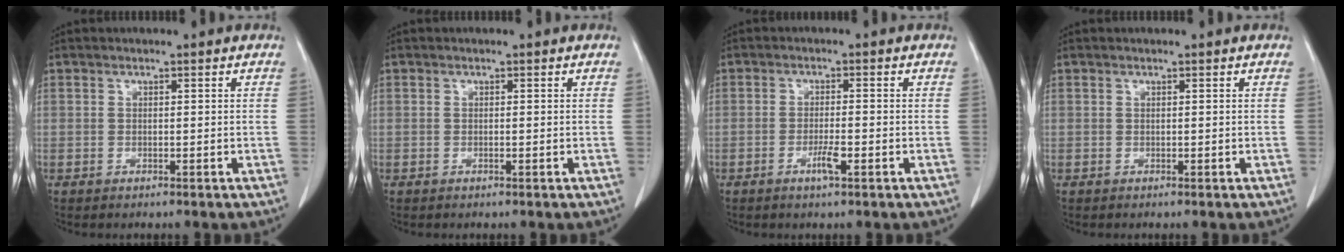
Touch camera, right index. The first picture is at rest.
{"total": 0.0}
{"total": 3.1, "force": [-1.5, 0.3, 2.7], "torque": [-0.050, -0.001, -0.027]}
{"total": 0.0}